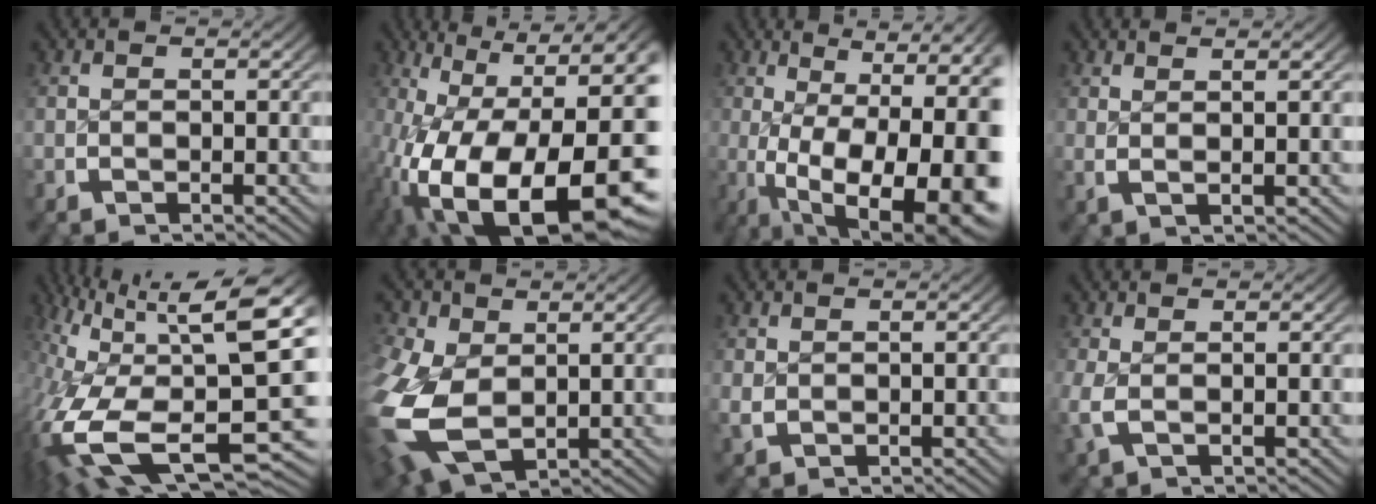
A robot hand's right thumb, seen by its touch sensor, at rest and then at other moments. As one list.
[{"total": 22.8, "force": [-5.3, 13.4, 17.7], "torque": [-0.313, -0.092, -0.028]}, {"total": 19.4, "force": [-2.7, 11.0, 15.8], "torque": [-0.258, -0.059, -0.008]}, {"total": 2.0, "force": [1.2, 0.1, 1.6], "torque": [-0.028, -0.001, 0.025]}, {"total": 17.4, "force": [-2.9, 9.4, 14.3], "torque": [-0.290, -0.066, -0.002]}, {"total": 10.0, "force": [-1.7, 7.4, 6.5], "torque": [-0.193, -0.067, 0.009]}, {"total": 1.2, "force": [0.2, 1.0, 0.6], "torque": [-0.019, -0.007, 0.011]}, {"total": 2.1, "force": [0.0, 1.1, 1.7], "torque": [-0.055, -0.008, 0.005]}]